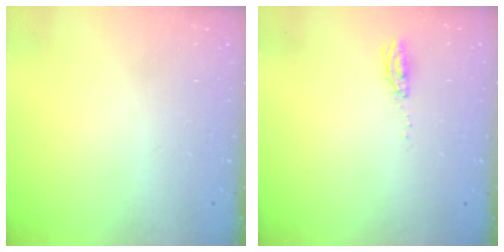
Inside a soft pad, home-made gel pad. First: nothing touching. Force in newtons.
{"total": 4.1, "press": 4.0, "slide": 1.0}